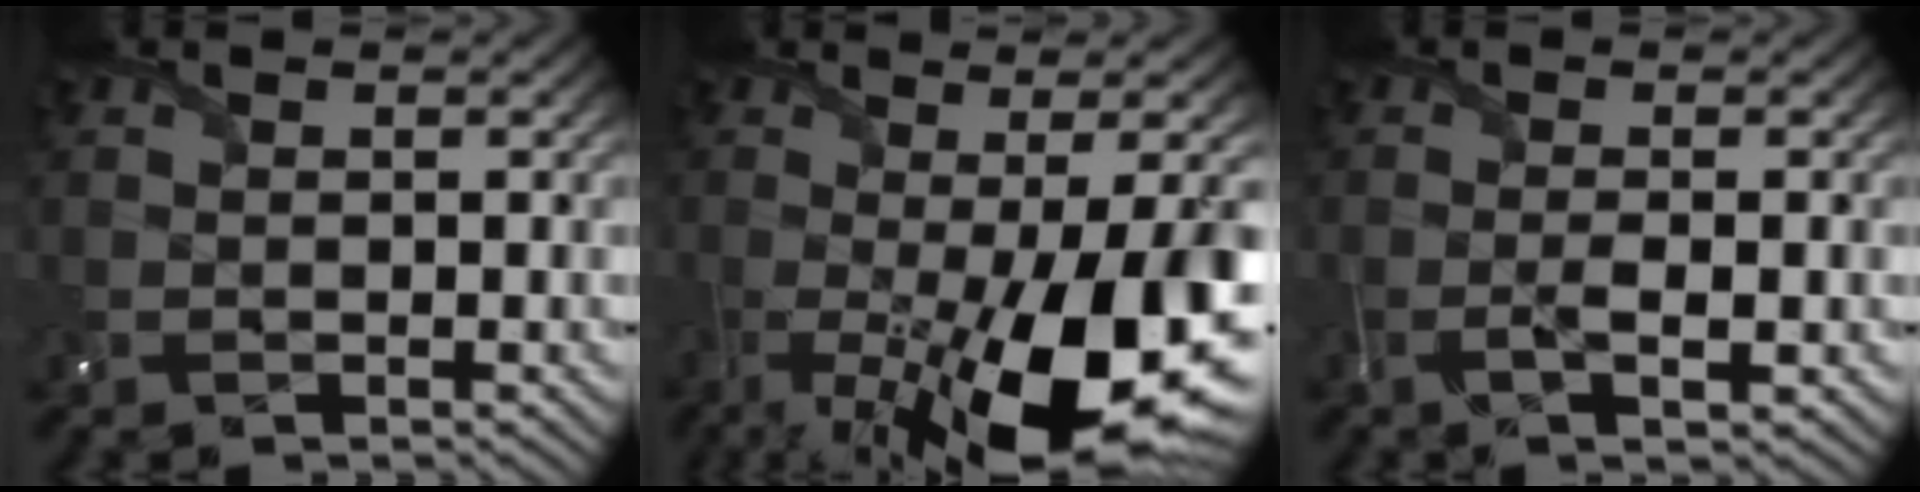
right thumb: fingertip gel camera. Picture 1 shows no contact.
{"total": 18.4, "force": [-5.1, 5.7, 16.7], "torque": [-0.244, -0.033, -0.061]}
{"total": 2.6, "force": [-0.9, 0.5, 2.4], "torque": [-0.047, 0.001, -0.019]}